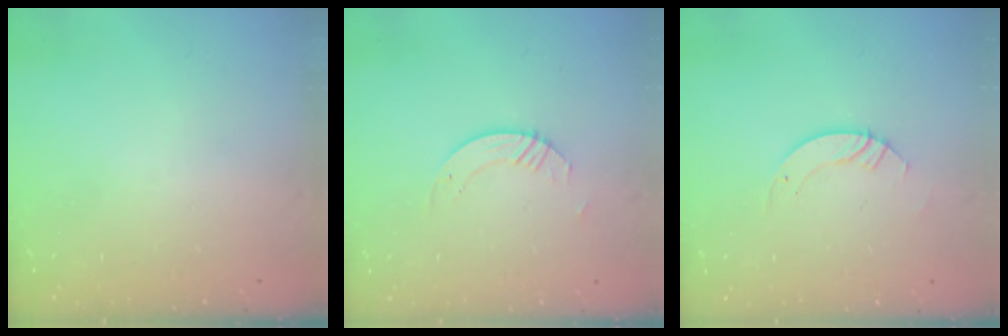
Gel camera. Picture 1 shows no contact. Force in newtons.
{"total": 2.8, "press": 2.8, "slide": 0.2}
{"total": 3.5, "press": 3.5, "slide": 0.1}